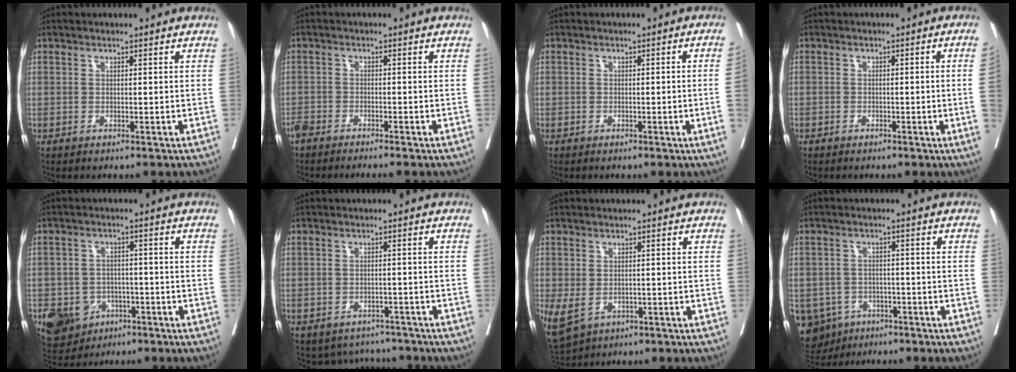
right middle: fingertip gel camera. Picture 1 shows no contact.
{"total": 4.9, "force": [-4.4, 0.1, 2.2], "torque": [-0.029, -0.007, -0.075]}
{"total": 3.0, "force": [-0.7, -0.4, 2.9], "torque": [-0.038, 0.004, -0.006]}
{"total": 2.8, "force": [-0.8, -0.1, 2.7], "torque": [-0.031, 0.004, -0.013]}
{"total": 9.9, "force": [-4.7, 8.1, 3.4], "torque": [-0.071, 0.004, -0.064]}
{"total": 5.3, "force": [-4.7, 2.5, -0.1], "torque": [0.013, 0.017, -0.058]}
{"total": 6.3, "force": [-2.0, 4.6, 3.9], "torque": [-0.091, -0.007, -0.020]}
{"total": 9.5, "force": [-5.2, 7.8, 2.1], "torque": [-0.060, 0.003, -0.069]}